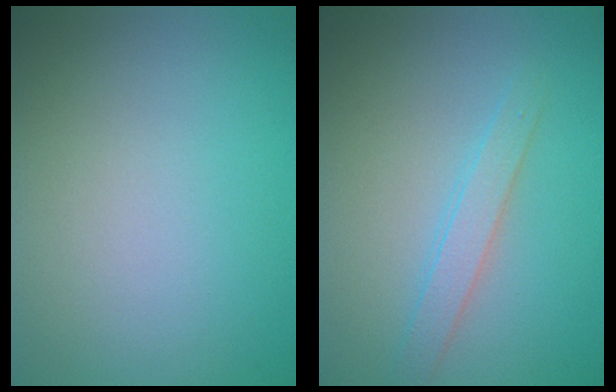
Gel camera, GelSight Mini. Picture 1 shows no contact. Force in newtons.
{"total": 2.0, "press": 2.0, "slide": 0.2}